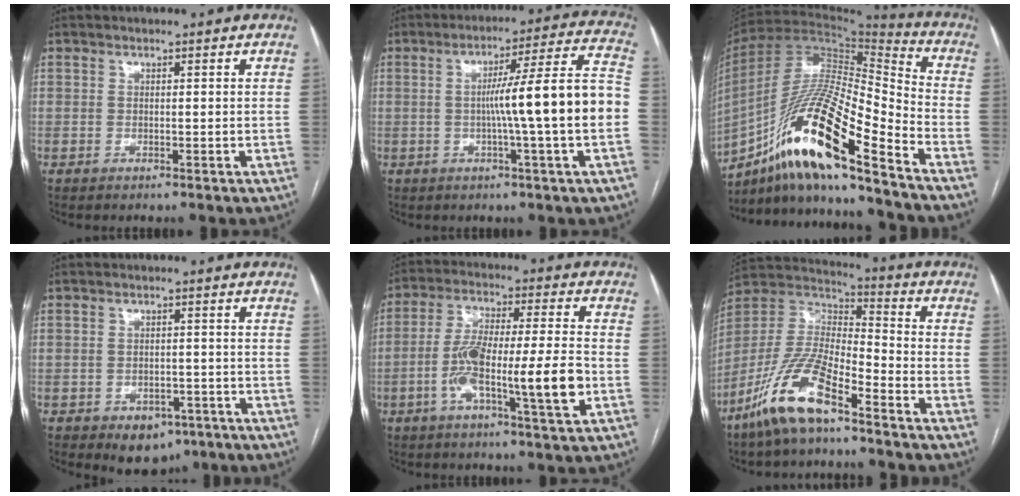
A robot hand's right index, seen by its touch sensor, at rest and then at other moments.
{"total": 15.0, "force": [-1.6, -1.3, 14.8], "torque": [-0.214, 0.017, -0.031]}
{"total": 19.6, "force": [-11.5, 2.3, 15.6], "torque": [-0.312, -0.005, -0.210]}
{"total": 5.6, "force": [-3.2, 3.7, 2.6], "torque": [-0.024, 0.004, -0.036]}
{"total": 14.2, "force": [-3.7, 1.4, 13.7], "torque": [-0.245, 0.005, -0.067]}
{"total": 14.5, "force": [-9.5, 3.6, 10.3], "torque": [-0.218, 0.001, -0.184]}